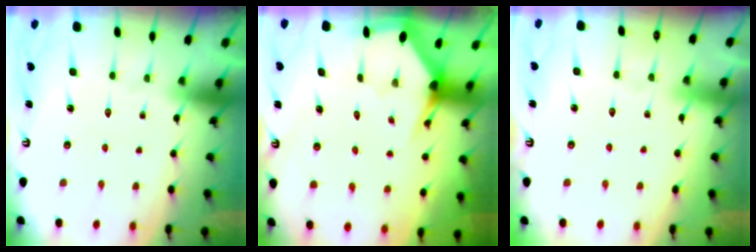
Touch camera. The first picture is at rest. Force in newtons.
{"total": 3.0, "press": 3.0, "slide": 0.2}
{"total": 3.1, "press": 3.1, "slide": 0.5}